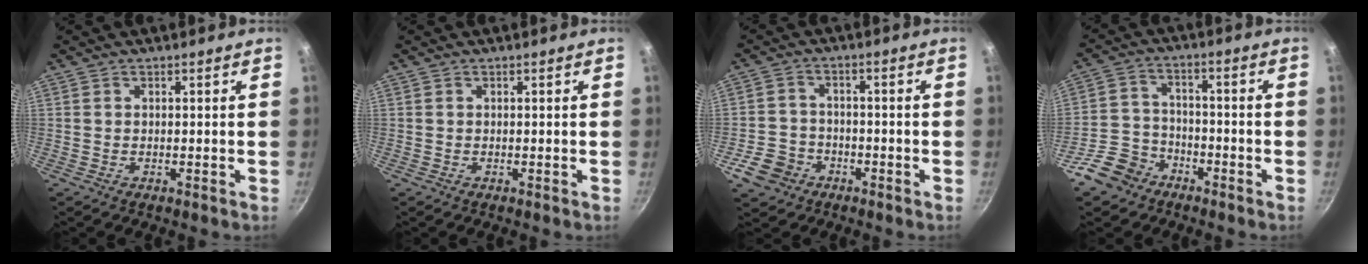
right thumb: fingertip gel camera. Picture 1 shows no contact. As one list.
[{"total": 0.0}, {"total": 6.7, "force": [-3.5, 5.3, 2.2], "torque": [-0.031, 0.031, -0.061]}, {"total": 8.4, "force": [-5.5, 5.9, 2.3], "torque": [-0.031, 0.047, -0.105]}]